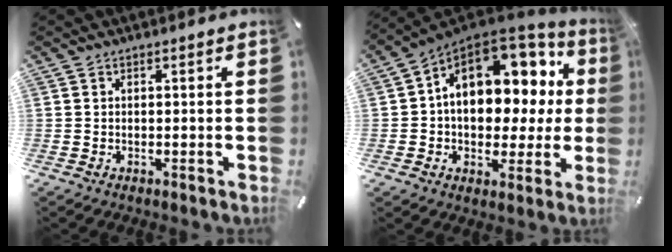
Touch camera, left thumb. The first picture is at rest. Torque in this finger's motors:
{"motor_torque": [1.87, 3.13, 1.39, 0.67, 0.66]}